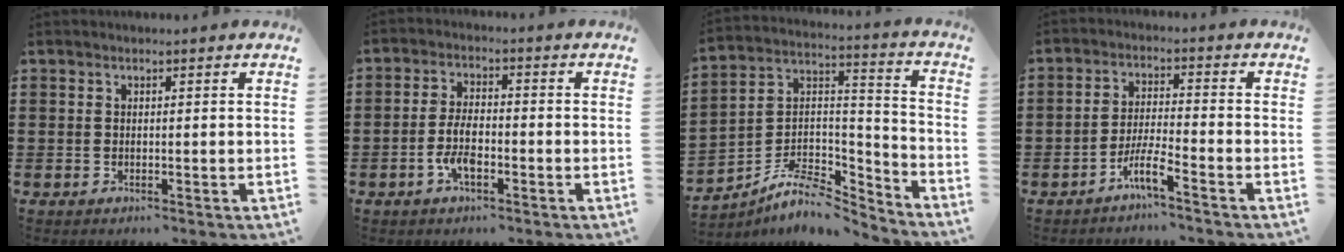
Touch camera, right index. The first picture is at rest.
{"total": 5.0, "force": [-1.9, 1.9, 4.3], "torque": [-0.102, -0.004, -0.041]}
{"total": 7.5, "force": [-5.9, 3.2, 3.2], "torque": [-0.072, 0.001, -0.116]}
{"total": 4.6, "force": [-3.5, 0.1, 3.0], "torque": [-0.074, -0.005, -0.071]}